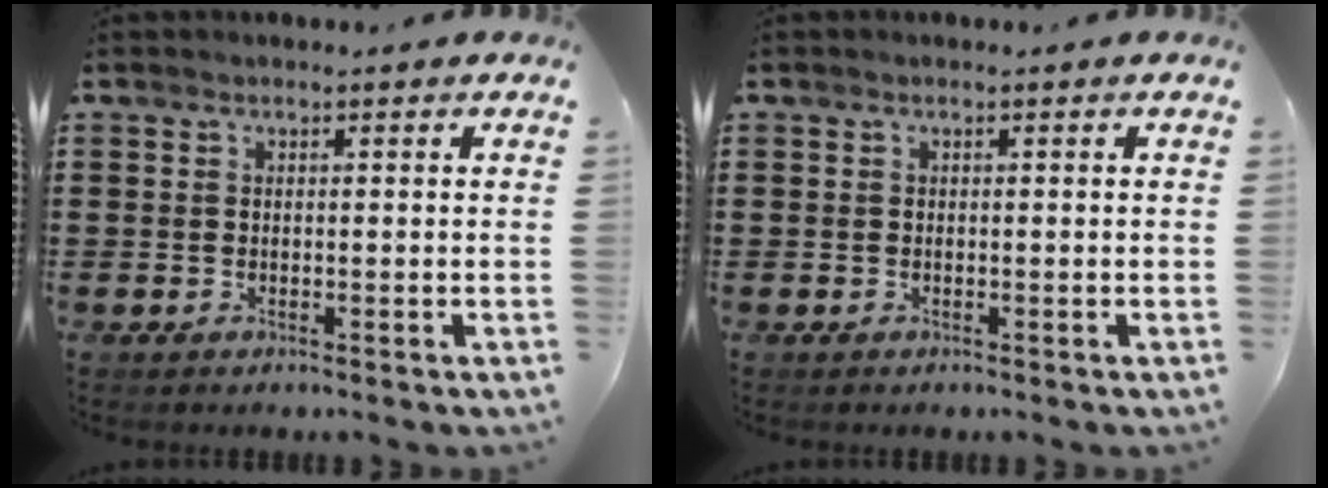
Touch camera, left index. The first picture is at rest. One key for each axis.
{"total": 0.0}